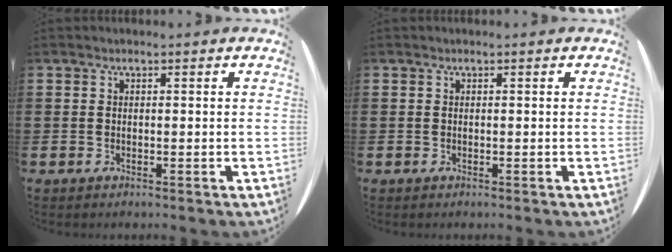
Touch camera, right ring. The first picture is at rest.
{"total": 0.0}